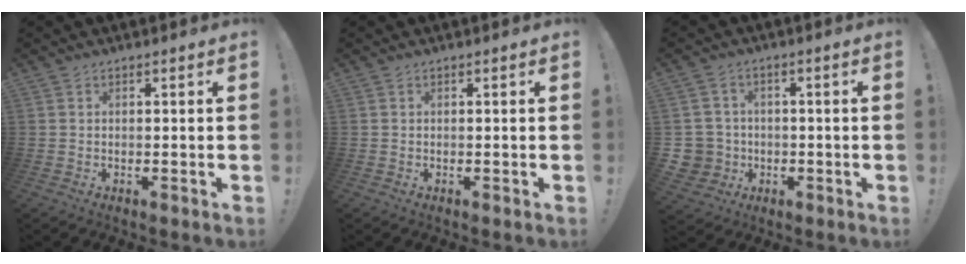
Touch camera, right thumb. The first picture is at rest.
{"total": 0.0}
{"total": 6.1, "force": [-0.6, 5.9, 1.2], "torque": [-0.031, 0.007, -0.004]}